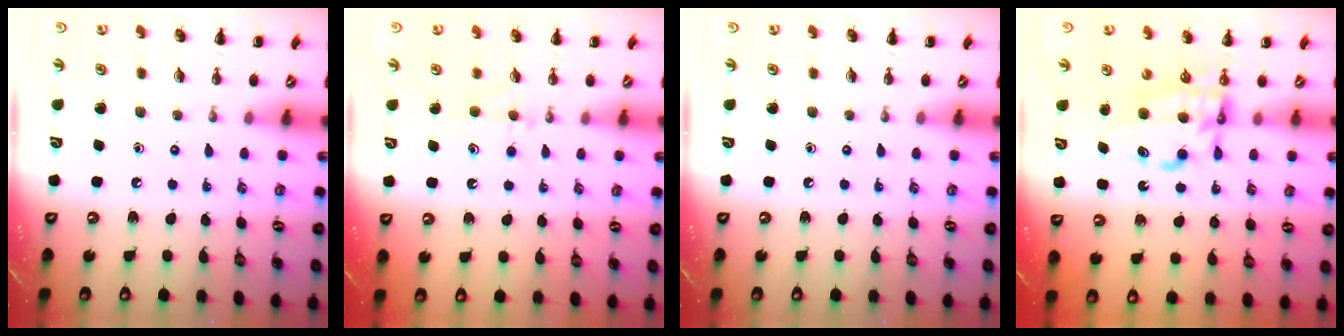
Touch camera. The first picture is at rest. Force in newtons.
{"total": 5.6, "press": 5.3, "slide": 1.7}
{"total": 0.0}
{"total": 6.4, "press": 6.4, "slide": 0.3}